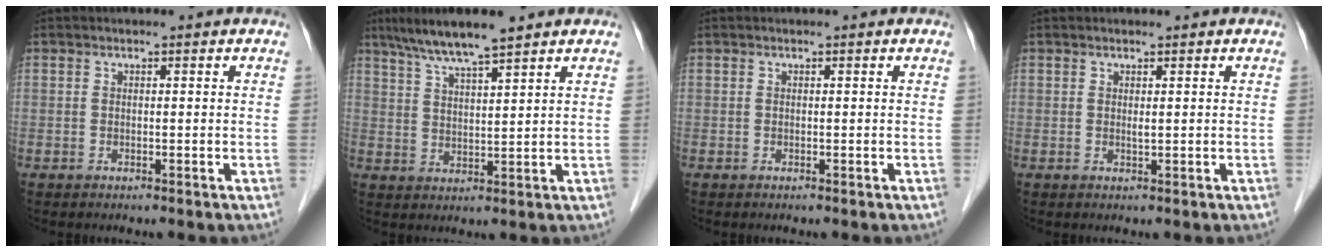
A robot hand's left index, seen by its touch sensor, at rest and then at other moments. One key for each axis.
{"total": 7.7, "fx": 6.2, "fy": 0.1, "fz": 4.7, "tx": -0.087, "ty": 0.015, "tz": 0.111}
{"total": 0.0}
{"total": 0.5, "fx": 0.2, "fy": 0.1, "fz": 0.5, "tx": -0.012, "ty": -0.002, "tz": 0.004}